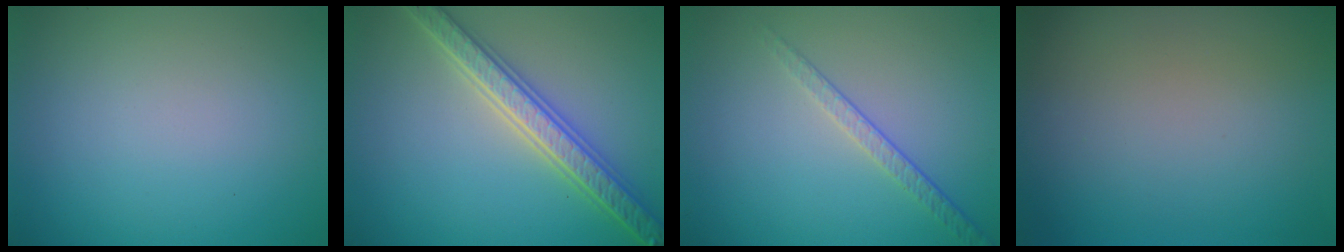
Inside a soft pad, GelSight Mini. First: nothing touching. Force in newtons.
{"total": 5.2, "press": 5.1, "slide": 1.1}
{"total": 1.9, "press": 1.4, "slide": 1.3}
{"total": 0.0}